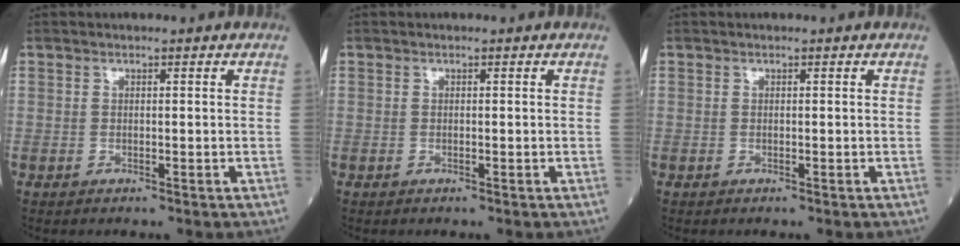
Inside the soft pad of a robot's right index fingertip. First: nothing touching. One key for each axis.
{"total": 0.0}
{"total": 0.0}